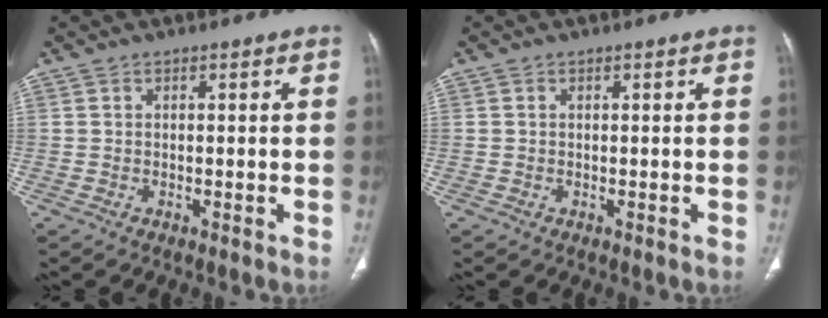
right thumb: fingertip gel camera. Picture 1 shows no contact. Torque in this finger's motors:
{"motor_torque": [0.04, -0.16, -0.13, 0.64, -0.02]}